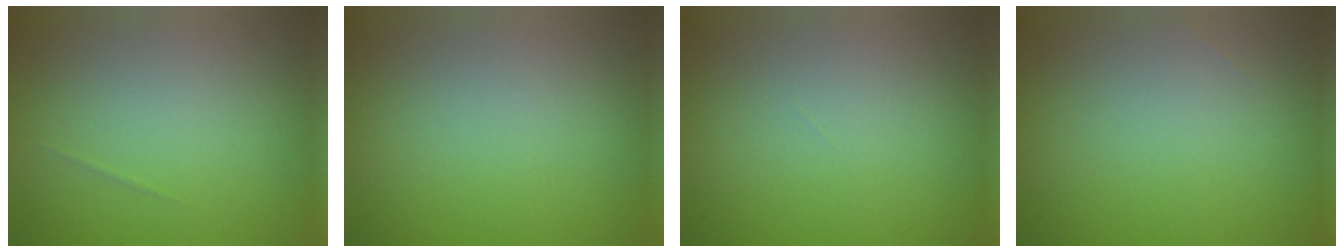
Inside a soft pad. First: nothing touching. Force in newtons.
{"total": 0.0}
{"total": 0.0}
{"total": 0.0}